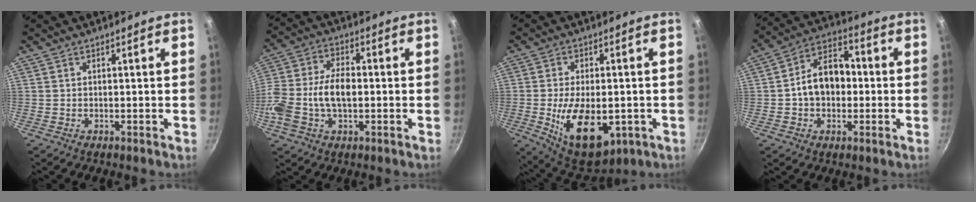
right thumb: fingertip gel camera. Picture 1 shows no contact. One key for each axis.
{"total": 14.2, "fx": -1.7, "fy": 8.3, "fz": 11.4, "tx": -0.253, "ty": 0.024, "tz": -0.031}
{"total": 15.4, "fx": -3.7, "fy": 8.3, "fz": 12.4, "tx": -0.192, "ty": -0.007, "tz": -0.035}
{"total": 11.8, "fx": -0.4, "fy": 8.2, "fz": 8.5, "tx": -0.116, "ty": 0.032, "tz": -0.017}